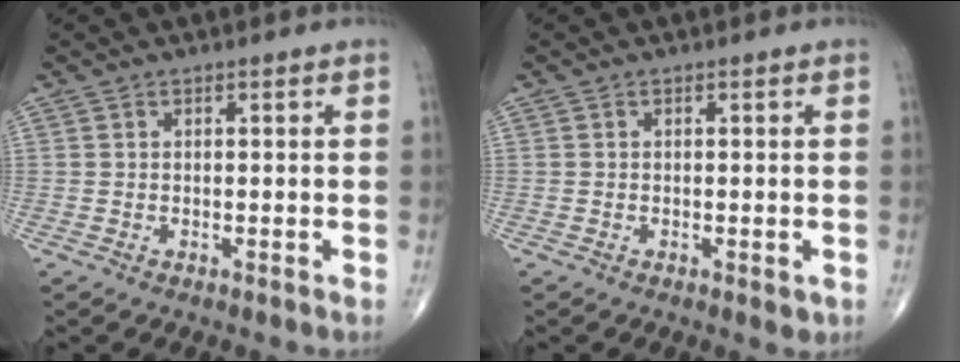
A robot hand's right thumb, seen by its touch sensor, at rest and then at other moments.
{"total": 1.5, "force": [-0.5, 0.7, 1.2], "torque": [-0.013, -0.002, -0.006]}